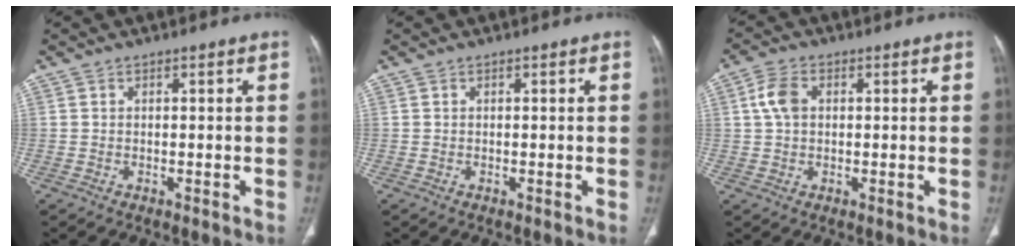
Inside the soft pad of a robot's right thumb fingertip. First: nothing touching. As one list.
[{"total": 0.0}, {"total": 4.9, "force": [0.9, 3.3, 3.5], "torque": [-0.073, 0.009, 0.016]}]